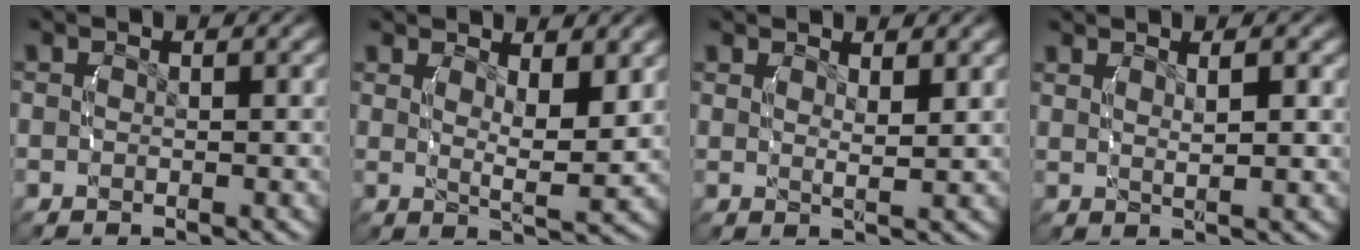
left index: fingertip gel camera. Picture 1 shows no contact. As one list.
[{"total": 3.5, "force": [2.1, 0.2, 2.9], "torque": [-0.041, -0.013, 0.038]}, {"total": 2.0, "force": [1.6, -0.3, 1.1], "torque": [-0.014, -0.006, 0.031]}, {"total": 2.7, "force": [1.7, 0.1, 2.1], "torque": [-0.028, 0.001, 0.035]}]